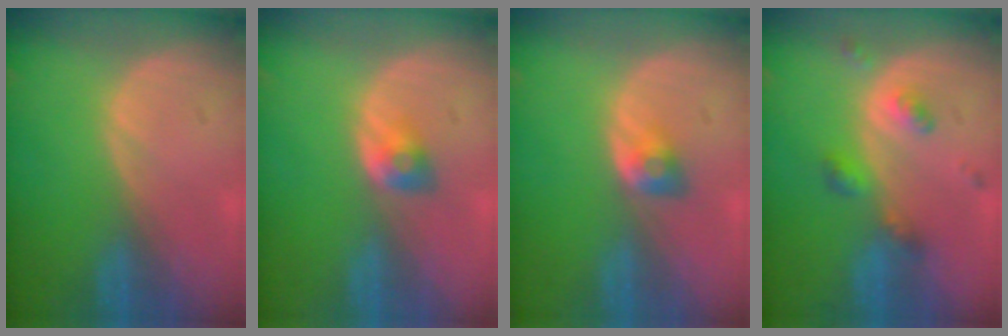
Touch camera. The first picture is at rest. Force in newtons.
{"total": 2.7, "press": 2.4, "slide": 1.2}
{"total": 2.9, "press": 2.5, "slide": 1.5}
{"total": 5.1, "press": 4.5, "slide": 2.5}